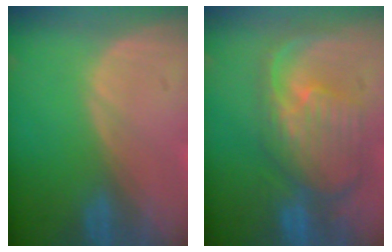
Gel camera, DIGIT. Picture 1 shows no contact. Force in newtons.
{"total": 10.8, "press": 9.6, "slide": 5.1}